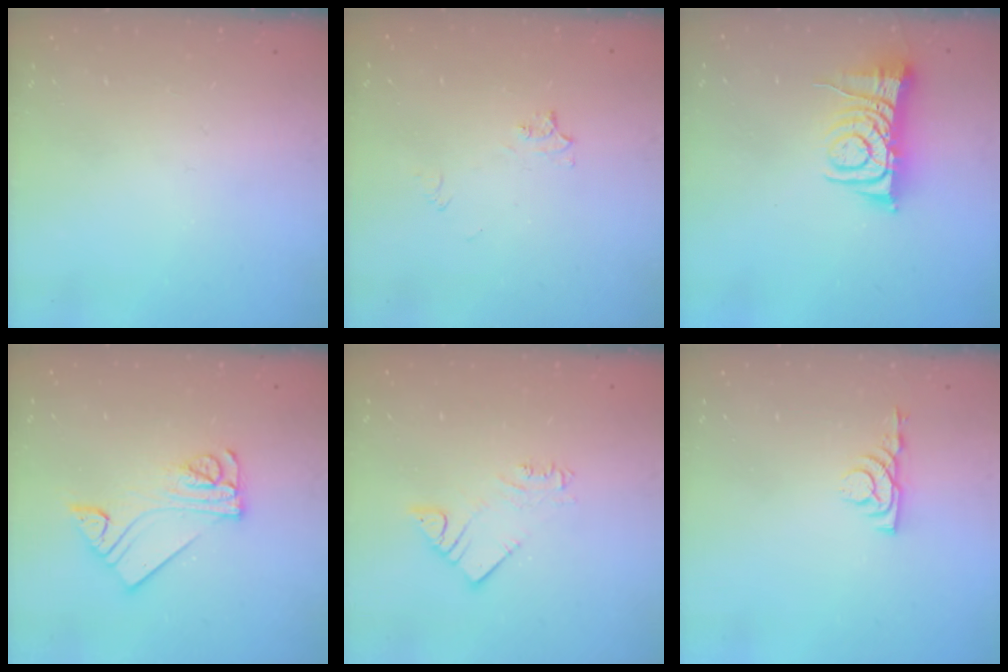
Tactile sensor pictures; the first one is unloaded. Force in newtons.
{"total": 4.3, "press": 4.2, "slide": 0.5}
{"total": 8.6, "press": 8.5, "slide": 1.0}
{"total": 11.1, "press": 11.1, "slide": 1.1}
{"total": 3.4, "press": 3.4, "slide": 0.2}
{"total": 3.7, "press": 3.7, "slide": 0.6}